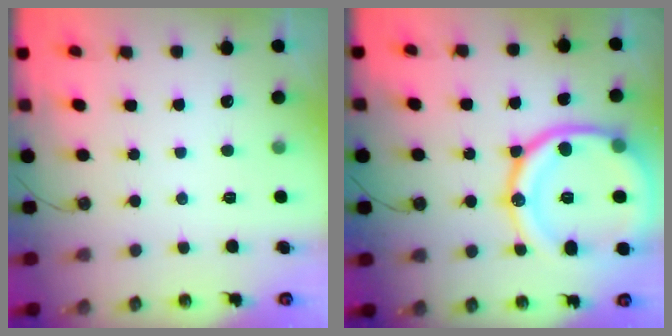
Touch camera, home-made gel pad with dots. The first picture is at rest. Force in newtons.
{"total": 24.7, "press": 24.6, "slide": 2.7}